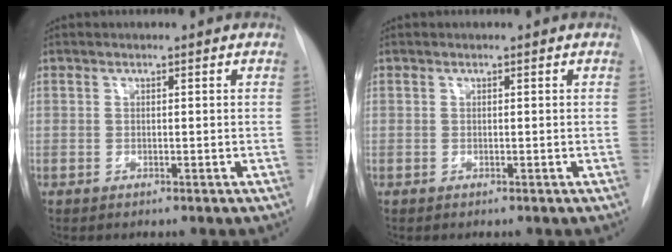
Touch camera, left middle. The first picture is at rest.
{"total": 0.0}